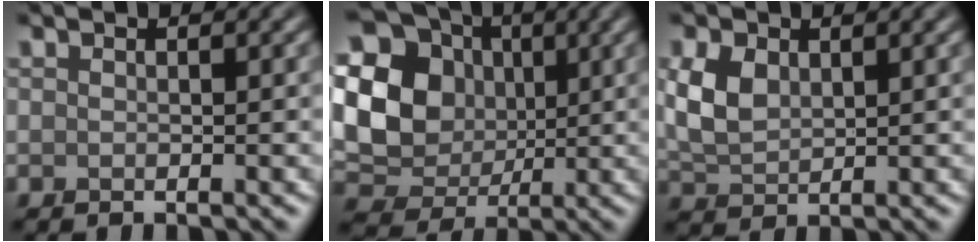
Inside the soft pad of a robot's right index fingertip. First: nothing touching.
{"total": 16.0, "force": [2.3, 14.3, 6.8], "torque": [-0.187, 0.027, 0.012]}
{"total": 3.7, "force": [1.0, 2.5, 2.6], "torque": [-0.068, 0.003, 0.023]}